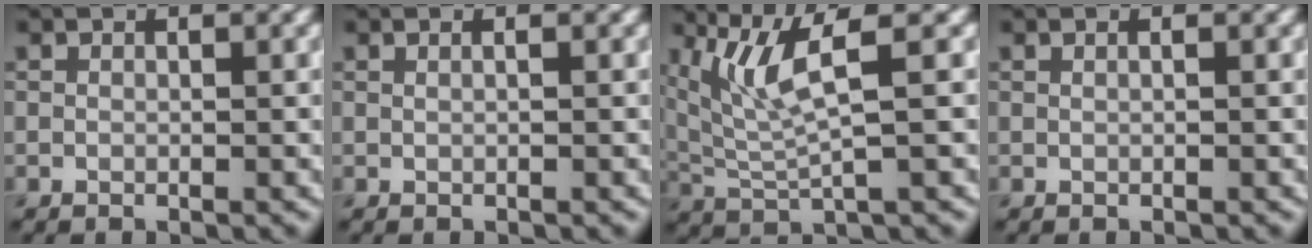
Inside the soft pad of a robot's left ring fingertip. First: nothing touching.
{"total": 1.0, "force": [0.5, 0.5, 0.7], "torque": [-0.003, -0.006, -0.004]}
{"total": 5.3, "force": [2.4, 1.0, 4.6], "torque": [-0.099, 0.001, 0.053]}
{"total": 0.6, "force": [0.3, 0.3, 0.5], "torque": [-0.008, -0.001, -0.002]}